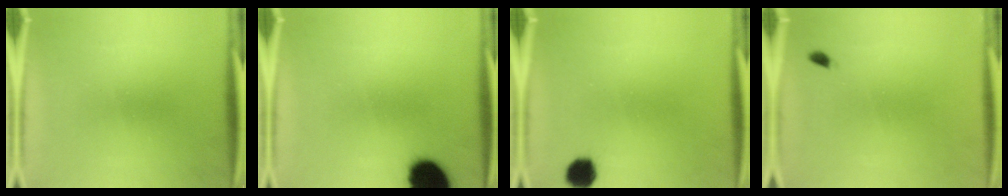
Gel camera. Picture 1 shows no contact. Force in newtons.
{"total": 12.6}
{"total": 5.0}
{"total": 0.7}